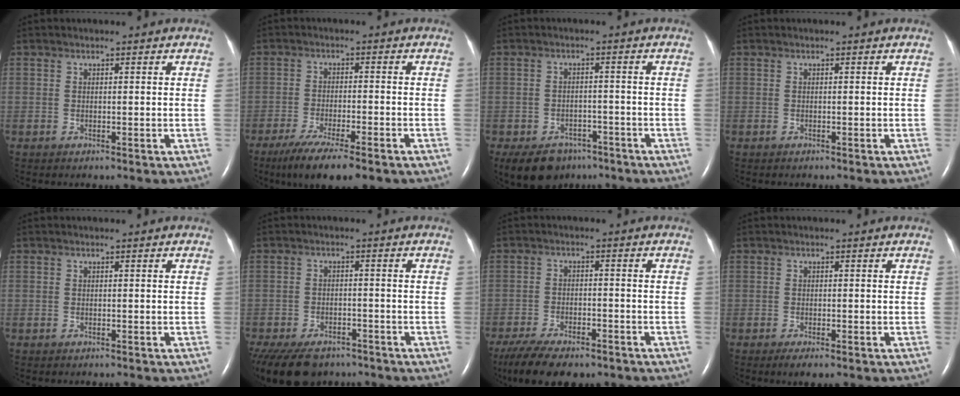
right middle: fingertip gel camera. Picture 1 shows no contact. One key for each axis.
{"total": 10.8, "fx": -7.8, "fy": 1.7, "fz": 7.3, "tx": -0.119, "ty": -0.023, "tz": -0.121}
{"total": 9.3, "fx": -6.5, "fy": 5.8, "fz": 3.1, "tx": -0.062, "ty": -0.001, "tz": -0.093}
{"total": 0.0}
{"total": 1.1, "fx": -1.0, "fy": 0.3, "fz": 0.4, "tx": -0.011, "ty": -0.003, "tz": -0.012}
{"total": 15.7, "fx": -11.5, "fy": 8.3, "fz": 6.7, "tx": -0.191, "ty": -0.023, "tz": -0.160}
{"total": 13.7, "fx": -10.5, "fy": 4.9, "fz": 7.3, "tx": -0.146, "ty": -0.014, "tz": -0.160}
{"total": 2.9, "fx": -1.9, "fy": 0.7, "fz": 2.0, "tx": -0.029, "ty": -0.006, "tz": -0.026}